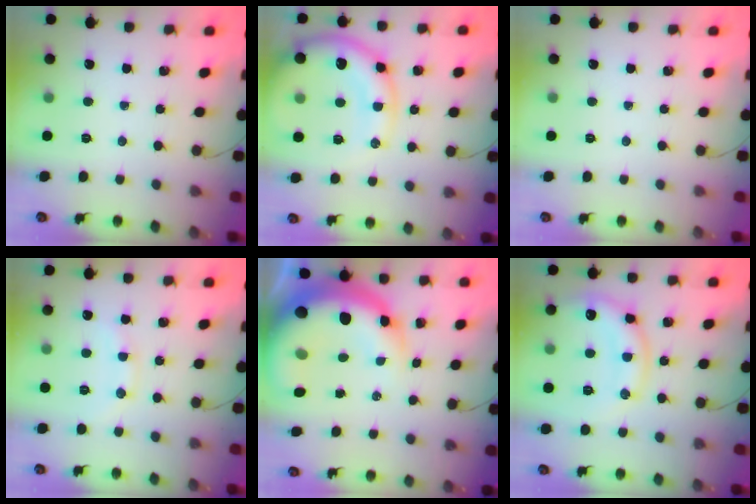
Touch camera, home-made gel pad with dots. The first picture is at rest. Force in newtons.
{"total": 15.1, "press": 14.8, "slide": 3.1}
{"total": 0.0}
{"total": 9.2, "press": 9.1, "slide": 1.0}
{"total": 21.3, "press": 20.7, "slide": 5.4}
{"total": 15.2, "press": 15.1, "slide": 1.5}